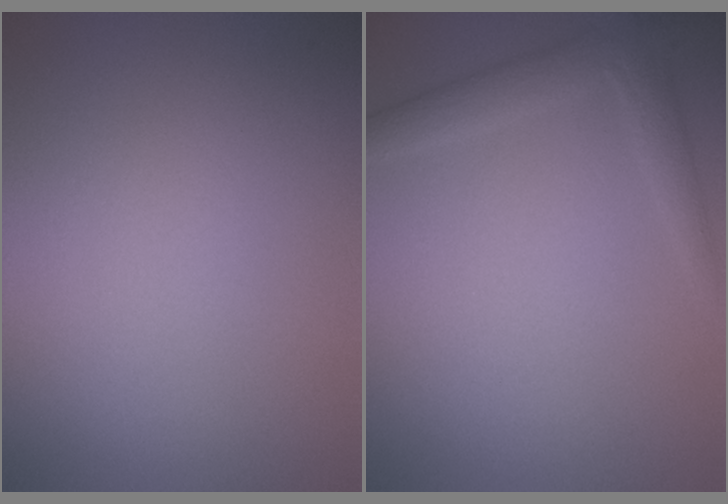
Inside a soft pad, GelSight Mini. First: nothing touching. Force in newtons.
{"total": 2.4, "press": 2.4, "slide": 0.2}